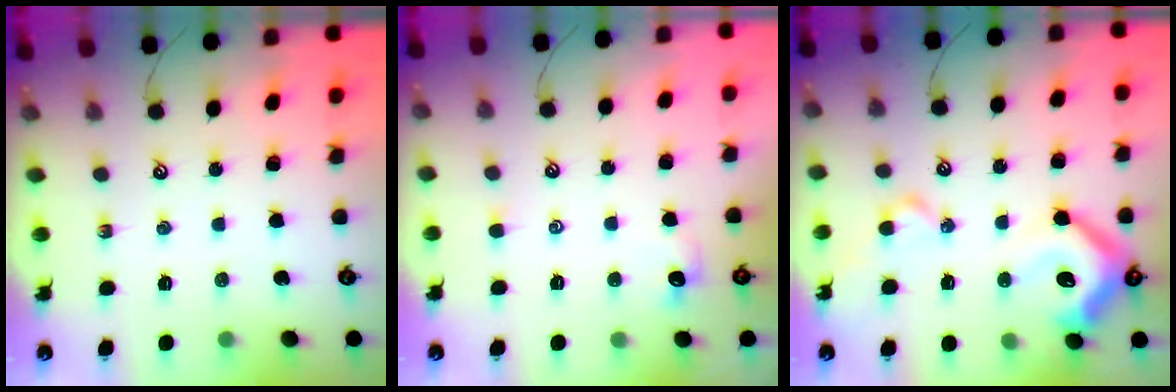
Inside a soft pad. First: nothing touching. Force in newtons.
{"total": 0.7, "press": 0.4, "slide": 0.6}
{"total": 14.0, "press": 13.9, "slide": 1.2}